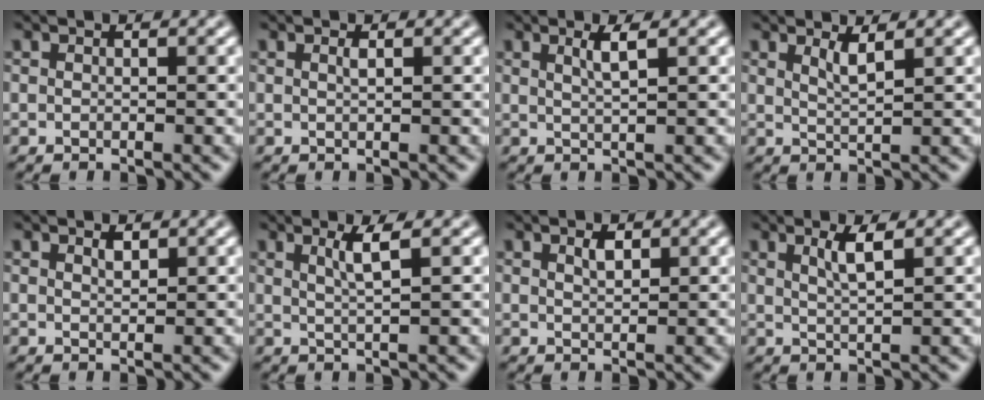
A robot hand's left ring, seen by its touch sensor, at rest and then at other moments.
{"total": 0.6, "force": [0.3, 0.1, 0.5], "torque": [-0.010, 0.002, 0.005]}
{"total": 1.9, "force": [0.9, 0.5, 1.6], "torque": [-0.025, 0.002, 0.012]}
{"total": 1.7, "force": [1.0, 0.4, 1.3], "torque": [-0.020, -0.002, 0.016]}
{"total": 0.9, "force": [0.7, 0.3, 0.5], "torque": [-0.011, -0.002, 0.013]}
{"total": 2.3, "force": [1.0, 0.5, 2.0], "torque": [-0.032, 0.001, 0.015]}
{"total": 1.2, "force": [0.7, 0.5, 0.9], "torque": [-0.018, 0.001, 0.014]}
{"total": 2.3, "force": [1.1, 0.5, 1.9], "torque": [-0.030, 0.001, 0.017]}